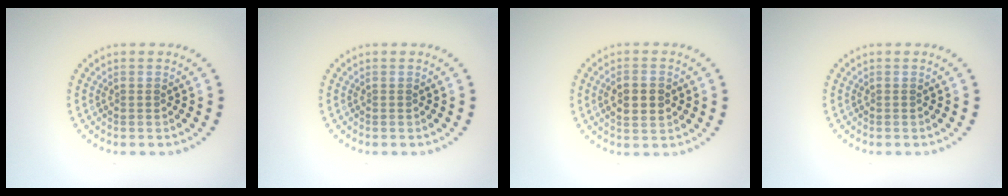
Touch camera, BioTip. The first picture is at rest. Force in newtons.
{"total": 0.0}
{"total": 3.1, "press": 3.1, "slide": 0.3}
{"total": 0.0}